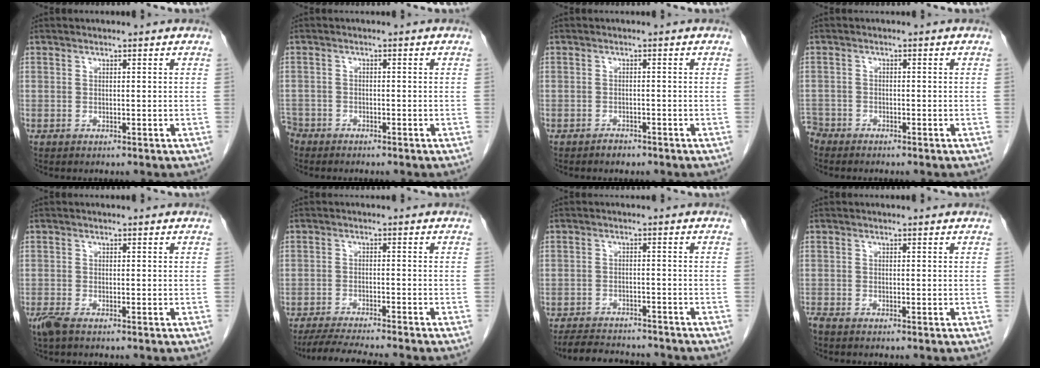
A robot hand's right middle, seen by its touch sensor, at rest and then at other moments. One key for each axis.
{"total": 3.1, "fx": -2.7, "fy": 1.6, "fz": 0.2, "tx": -0.009, "ty": 0.000, "tz": -0.055}
{"total": 1.3, "fx": -1.1, "fy": 0.5, "fz": 0.3, "tx": -0.010, "ty": 0.000, "tz": -0.016}
{"total": 2.4, "fx": -2.2, "fy": 0.7, "fz": -0.2, "tx": 0.002, "ty": -0.003, "tz": -0.044}
{"total": 2.3, "fx": -1.6, "fy": 0.5, "fz": 1.5, "tx": -0.039, "ty": -0.008, "tz": -0.032}
{"total": 8.5, "fx": -7.6, "fy": -0.6, "fz": 3.7, "tx": -0.052, "ty": -0.016, "tz": -0.123}
{"total": 9.1, "fx": -8.5, "fy": 1.9, "fz": 2.5, "tx": -0.038, "ty": 0.001, "tz": -0.122}
{"total": 1.1, "fx": -0.8, "fy": -0.2, "fz": 0.6, "tx": -0.019, "ty": -0.001, "tz": -0.017}